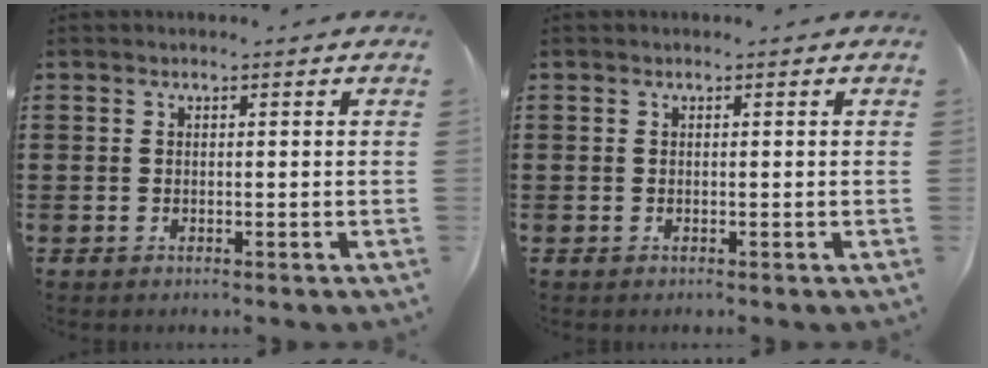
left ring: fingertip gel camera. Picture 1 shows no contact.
{"total": 0.0}